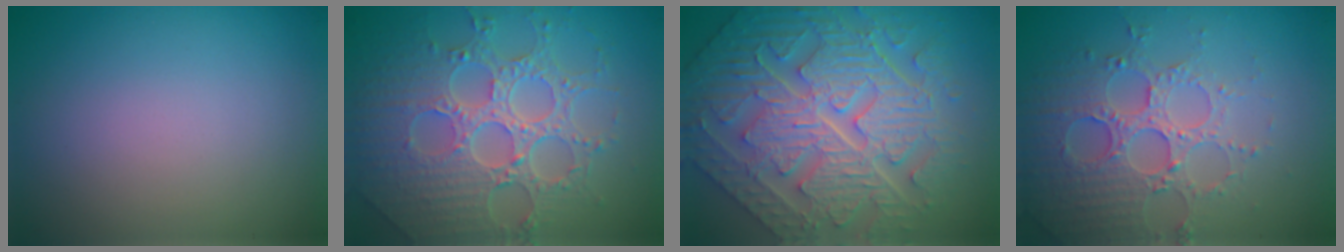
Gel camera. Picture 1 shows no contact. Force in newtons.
{"total": 8.2, "press": 6.0, "slide": 5.6}
{"total": 9.2, "press": 7.5, "slide": 5.4}
{"total": 4.9, "press": 4.1, "slide": 2.7}